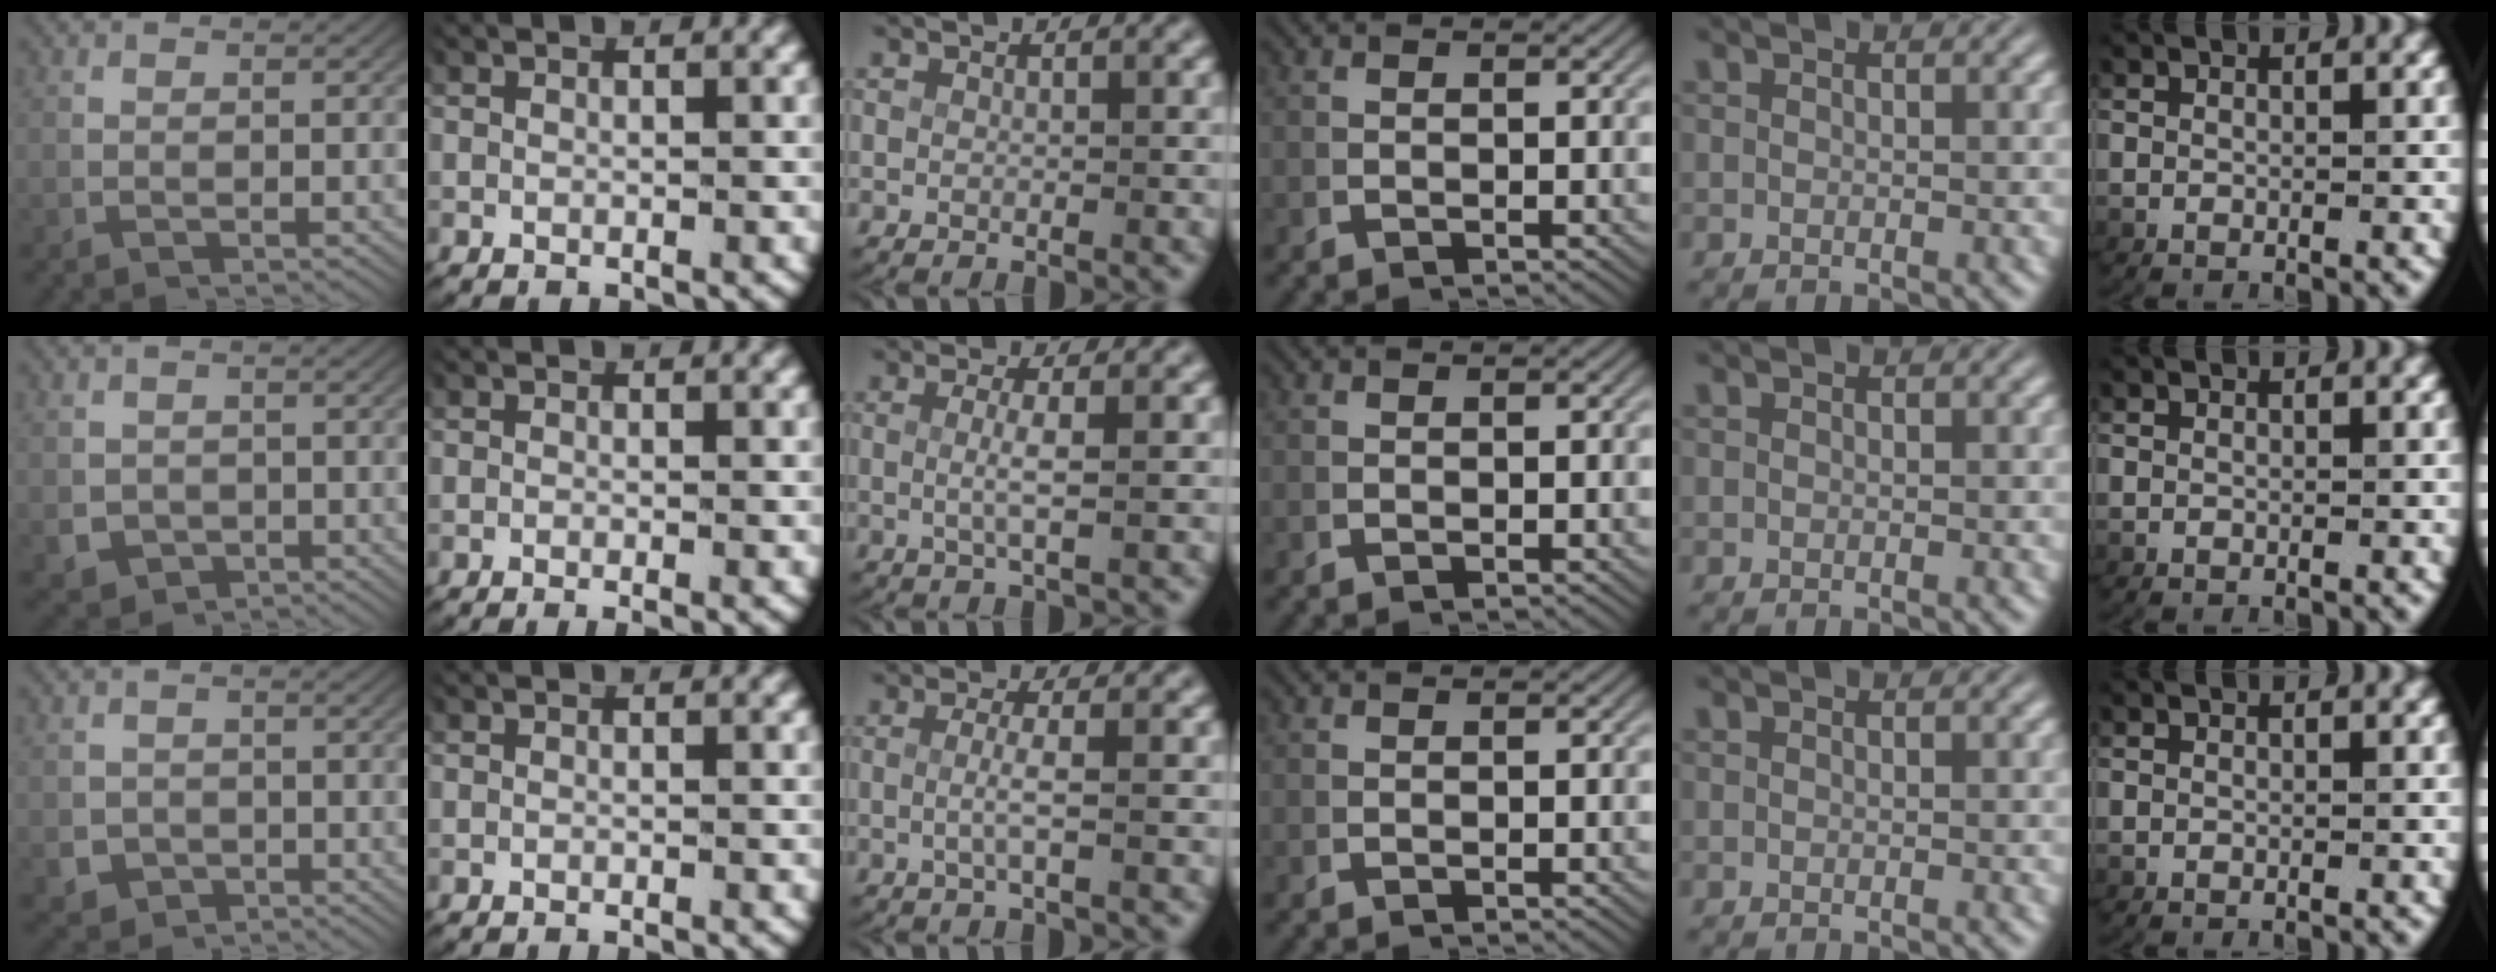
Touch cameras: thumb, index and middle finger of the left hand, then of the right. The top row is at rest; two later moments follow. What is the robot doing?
{"motion": "lift_and_place", "object": "paper towel"}